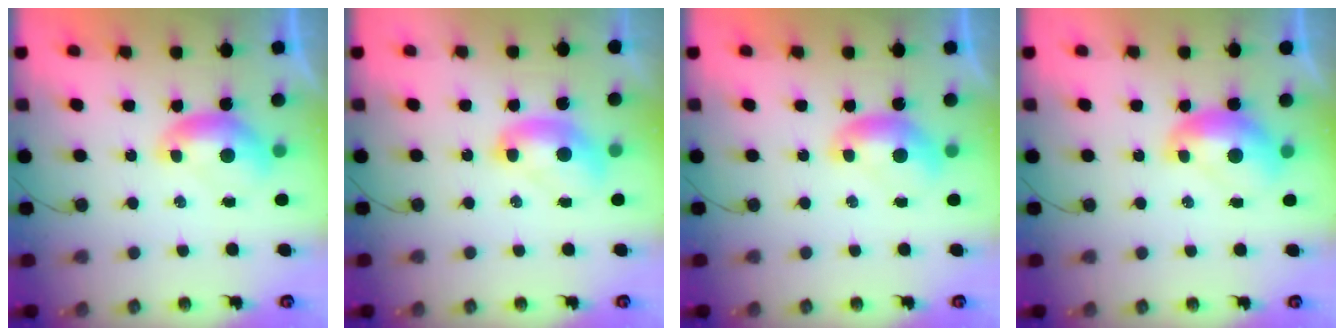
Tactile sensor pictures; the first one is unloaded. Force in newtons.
{"total": 2.0, "press": 2.0, "slide": 0.2}
{"total": 0.0}
{"total": 2.1, "press": 2.1, "slide": 0.3}